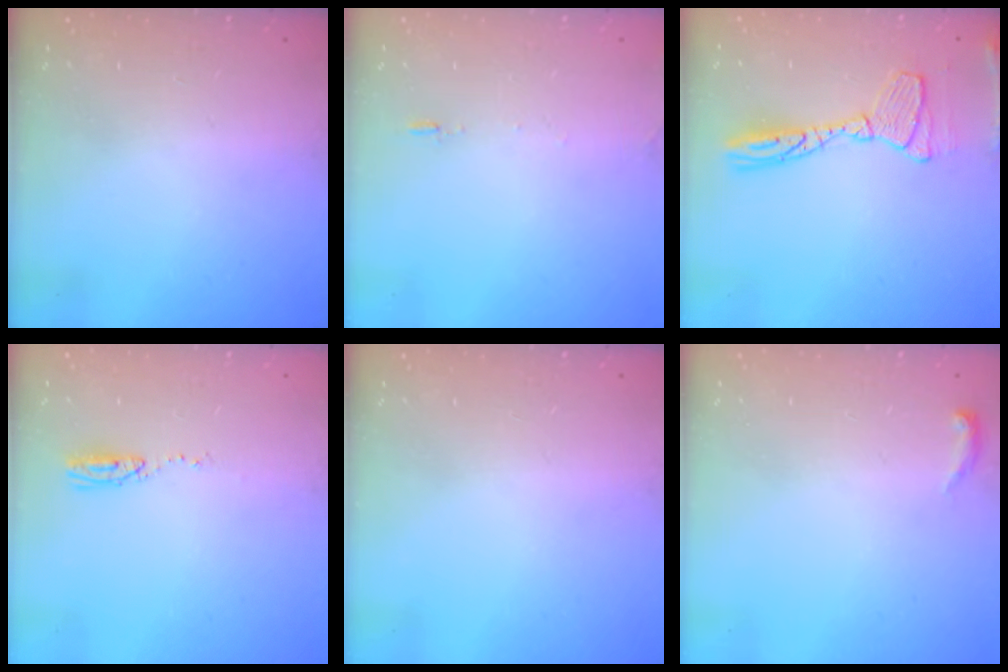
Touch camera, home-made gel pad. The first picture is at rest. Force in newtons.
{"total": 5.6, "press": 5.3, "slide": 1.8}
{"total": 14.2, "press": 14.1, "slide": 1.2}
{"total": 14.7, "press": 6.3, "slide": 13.3}
{"total": 0.0}
{"total": 6.9, "press": 2.8, "slide": 6.3}